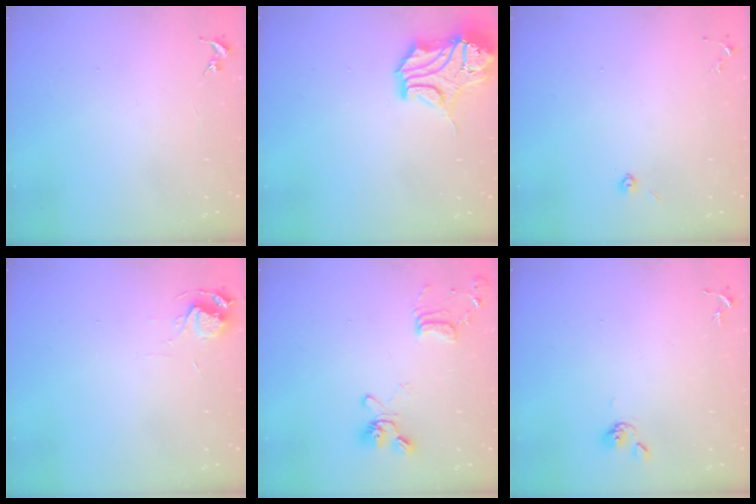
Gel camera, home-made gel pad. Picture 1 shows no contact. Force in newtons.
{"total": 14.5, "press": 14.3, "slide": 2.1}
{"total": 3.1, "press": 3.0, "slide": 1.0}
{"total": 5.8, "press": 5.8, "slide": 0.6}
{"total": 13.4, "press": 13.2, "slide": 2.2}
{"total": 4.0, "press": 3.9, "slide": 0.9}